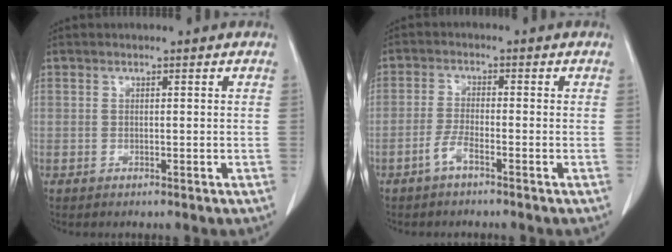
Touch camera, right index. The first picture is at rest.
{"total": 2.8, "force": [-1.8, 0.1, 2.0], "torque": [-0.044, 0.000, -0.040]}